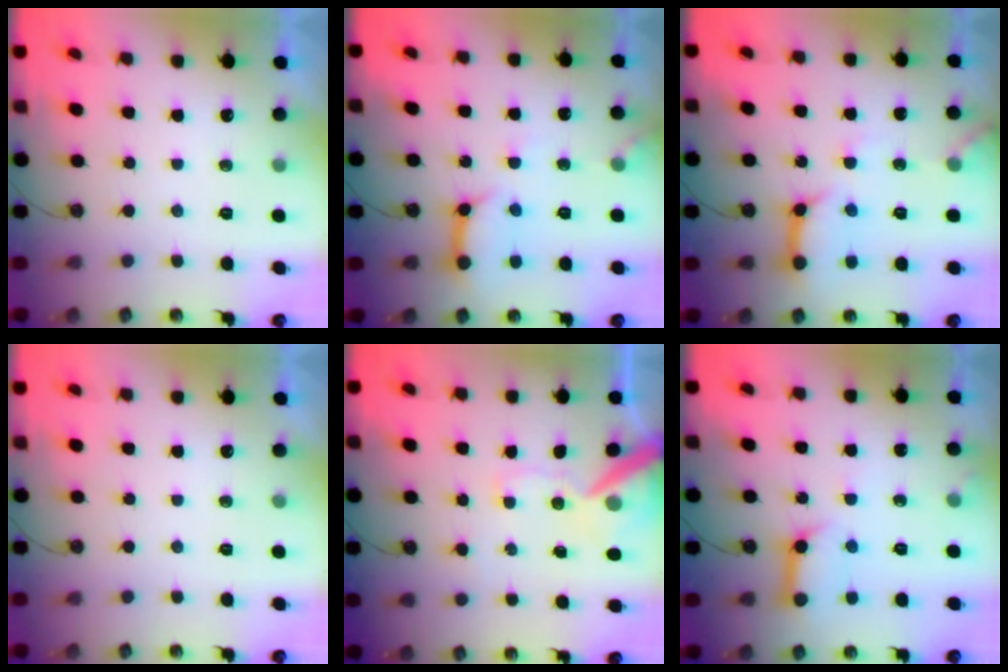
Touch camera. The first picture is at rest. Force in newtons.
{"total": 11.8, "press": 11.7, "slide": 1.3}
{"total": 12.7, "press": 12.6, "slide": 1.2}
{"total": 0.0}
{"total": 11.7, "press": 11.6, "slide": 1.8}
{"total": 11.1, "press": 11.1, "slide": 1.1}